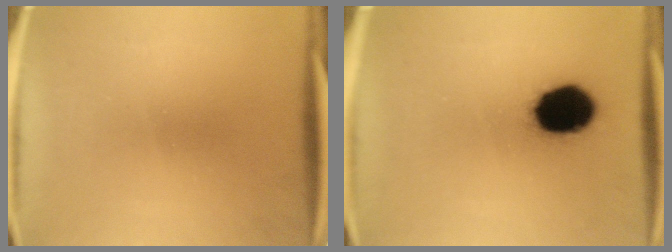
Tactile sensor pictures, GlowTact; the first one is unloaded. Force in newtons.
{"total": 15.9}